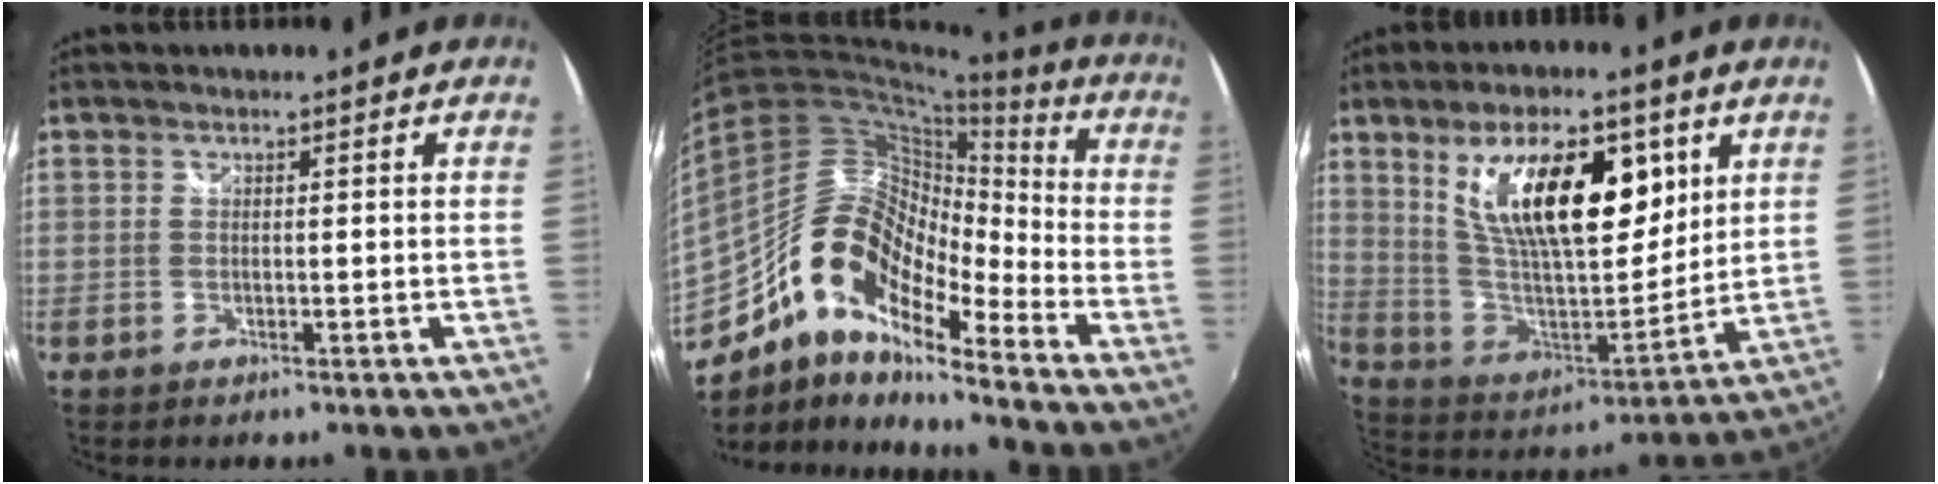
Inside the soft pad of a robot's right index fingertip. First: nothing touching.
{"total": 17.4, "force": [-10.3, 7.1, 12.0], "torque": [-0.203, -0.001, -0.209]}
{"total": 22.1, "force": [8.7, 9.5, 18.0], "torque": [-0.311, 0.003, 0.164]}